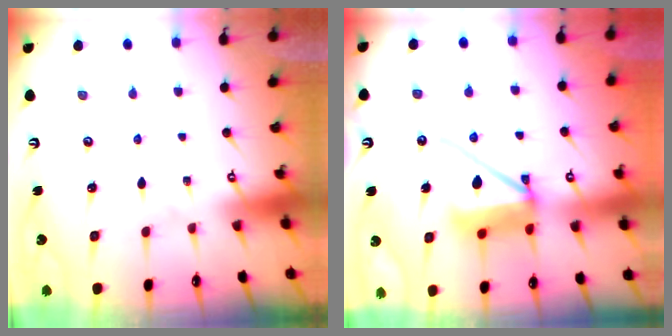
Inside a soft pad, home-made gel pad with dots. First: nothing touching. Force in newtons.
{"total": 11.5, "press": 11.4, "slide": 1.6}